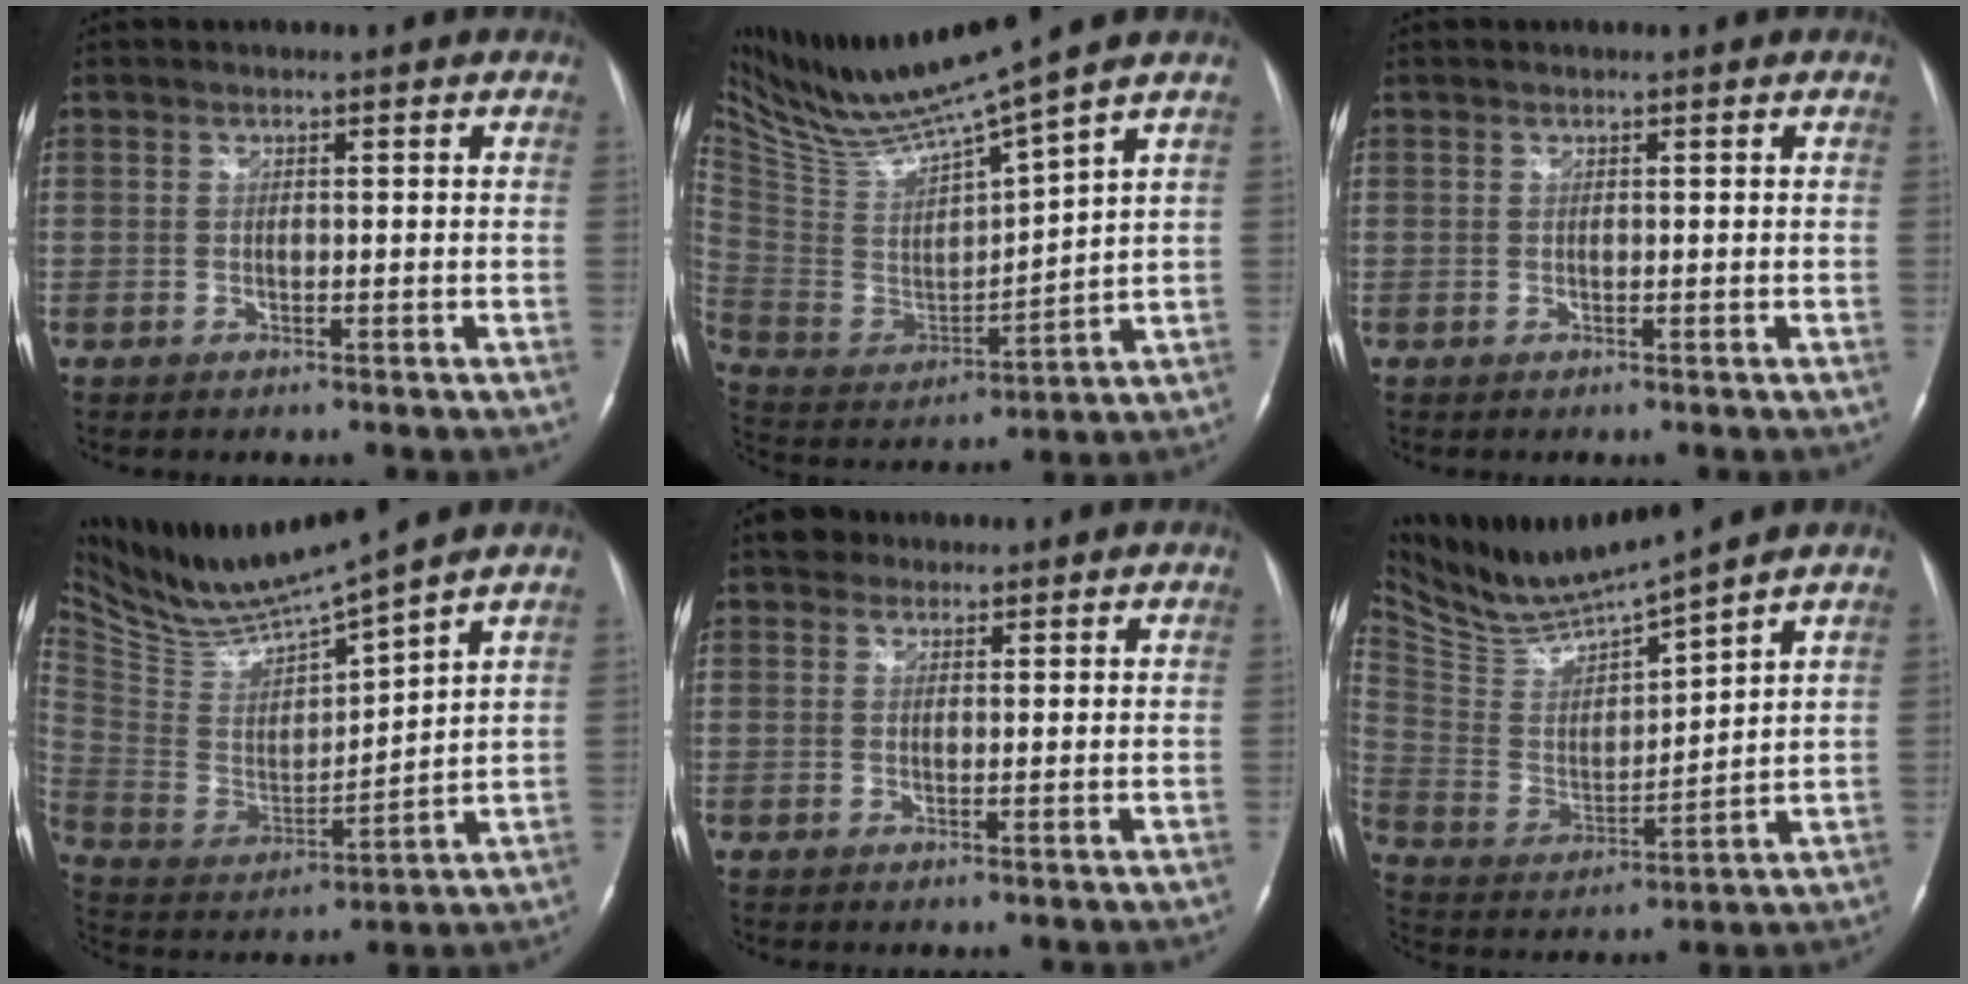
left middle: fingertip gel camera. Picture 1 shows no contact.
{"total": 16.1, "force": [13.8, -1.1, 8.3], "torque": [-0.161, -0.008, 0.267]}
{"total": 0.0}
{"total": 14.3, "force": [13.2, -0.9, 5.4], "torque": [-0.114, -0.011, 0.258]}
{"total": 2.5, "force": [1.8, 1.7, 0.3], "torque": [-0.005, 0.015, 0.027]}
{"total": 11.0, "force": [10.5, -1.2, 3.0], "torque": [-0.071, -0.008, 0.216]}